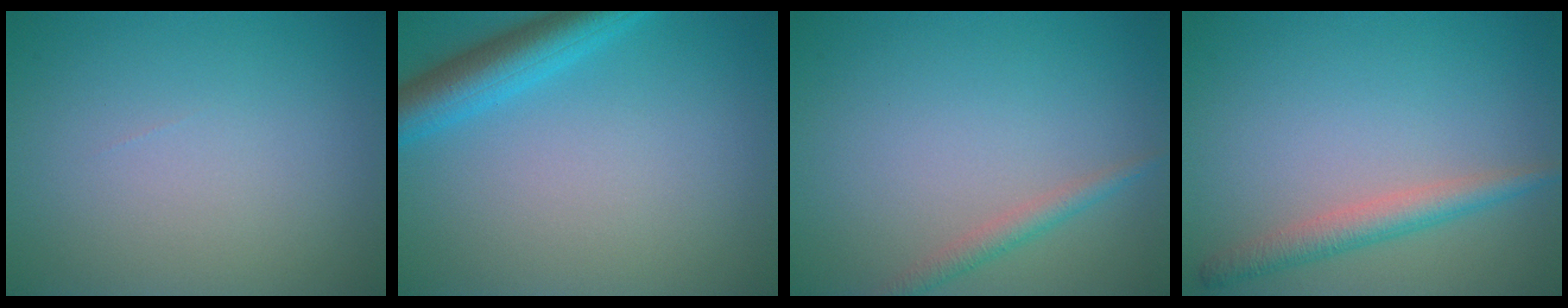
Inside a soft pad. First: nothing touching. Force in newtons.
{"total": 4.5, "press": 4.5, "slide": 0.3}
{"total": 1.6, "press": 1.6, "slide": 0.1}
{"total": 2.8, "press": 2.8, "slide": 0.2}